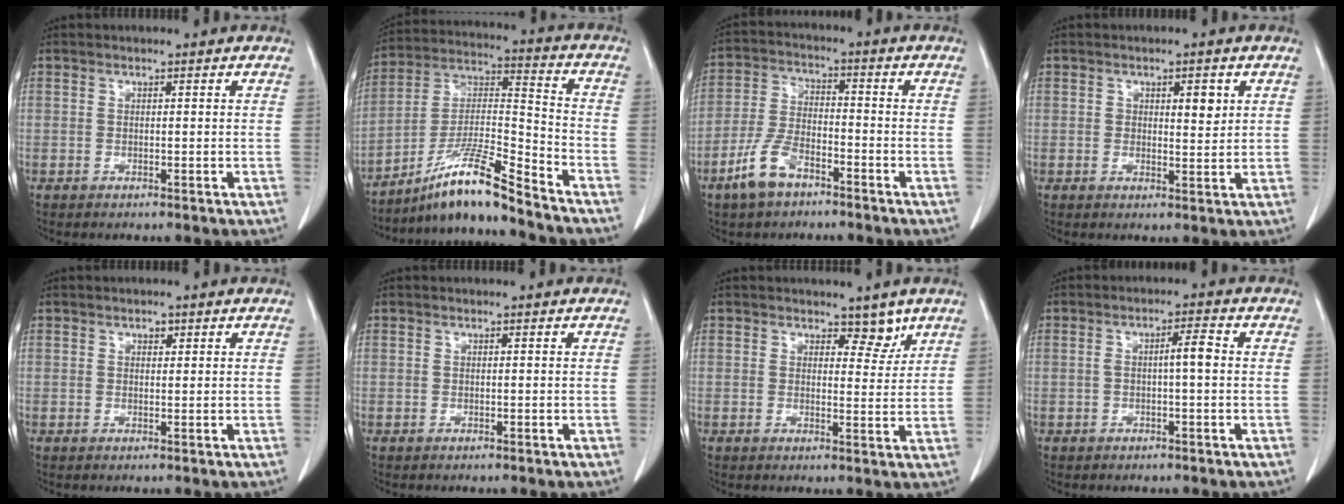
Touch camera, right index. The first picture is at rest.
{"total": 12.5, "force": [-10.2, -0.7, 7.2], "torque": [-0.139, 0.002, -0.186]}
{"total": 7.9, "force": [-5.1, 3.5, 4.9], "torque": [-0.117, 0.001, -0.099]}
{"total": 3.3, "force": [1.2, 1.4, 2.7], "torque": [-0.038, -0.001, 0.018]}
{"total": 1.0, "force": [0.6, 0.6, 0.5], "torque": [-0.007, -0.003, 0.008]}
{"total": 0.0}
{"total": 3.3, "force": [2.4, 1.7, 1.4], "torque": [-0.007, -0.005, 0.035]}
{"total": 3.3, "force": [0.0, 0.4, 3.3], "torque": [-0.058, 0.009, -0.001]}